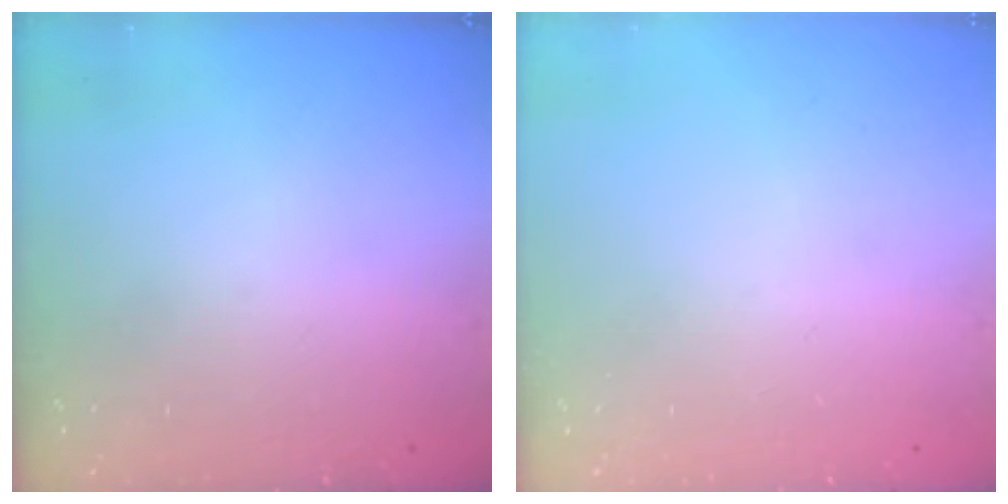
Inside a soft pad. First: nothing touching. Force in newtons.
{"total": 0.0}